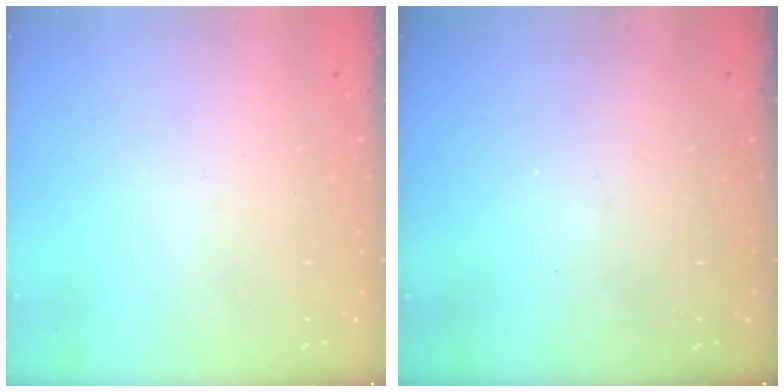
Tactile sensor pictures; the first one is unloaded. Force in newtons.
{"total": 0.0}